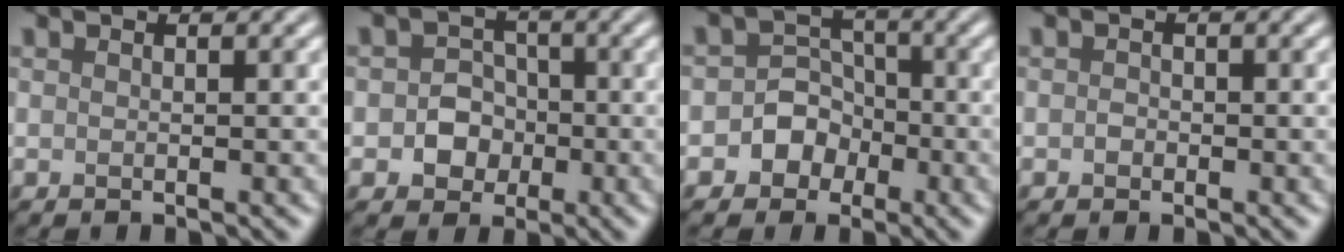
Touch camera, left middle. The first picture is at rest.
{"total": 3.1, "force": [-0.7, 2.8, 1.3], "torque": [-0.001, 0.002, -0.022]}
{"total": 4.0, "force": [-1.5, 3.5, 1.1], "torque": [0.018, 0.011, -0.044]}
{"total": 0.7, "force": [-0.3, 0.6, 0.2], "torque": [-0.004, -0.003, -0.007]}